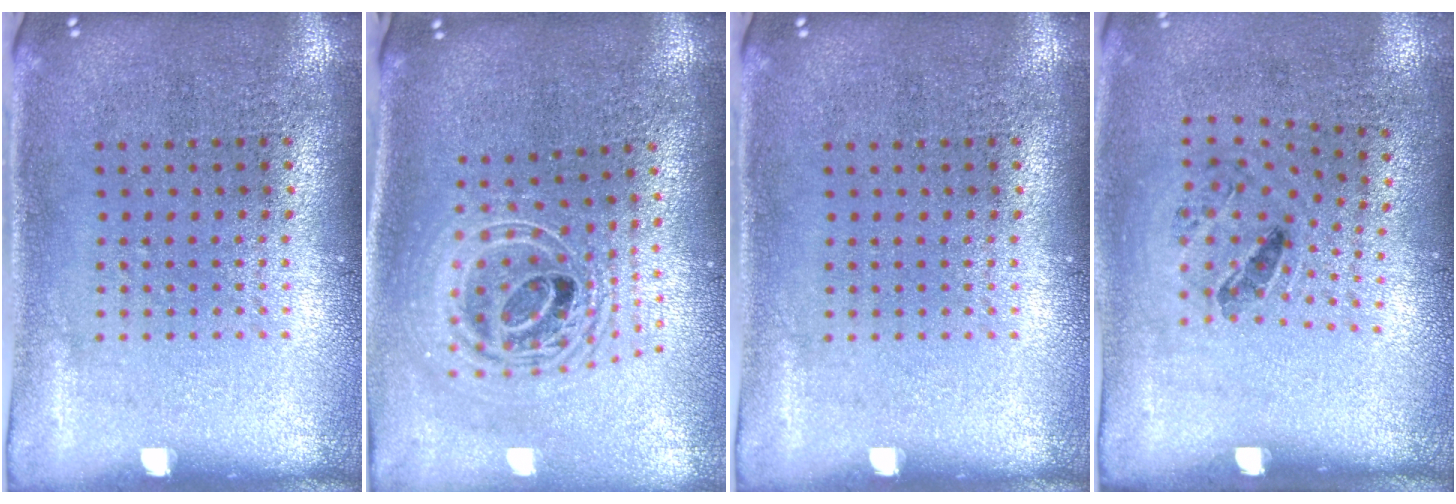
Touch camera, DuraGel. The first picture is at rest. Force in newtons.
{"total": 2.4, "press": 1.8, "slide": 1.6}
{"total": 0.0}
{"total": 1.3, "press": 0.7, "slide": 1.1}